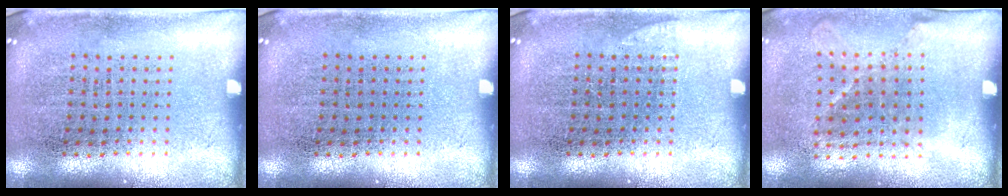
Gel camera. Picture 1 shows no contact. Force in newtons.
{"total": 0.0}
{"total": 0.7, "press": 0.7, "slide": 0.2}
{"total": 1.2, "press": 0.9, "slide": 0.9}